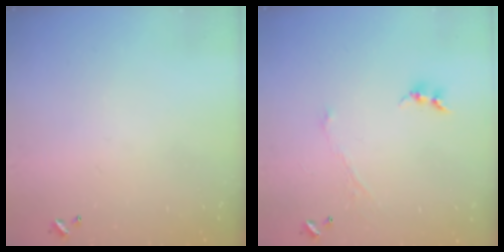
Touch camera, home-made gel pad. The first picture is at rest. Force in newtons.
{"total": 1.0, "press": 0.9, "slide": 0.4}